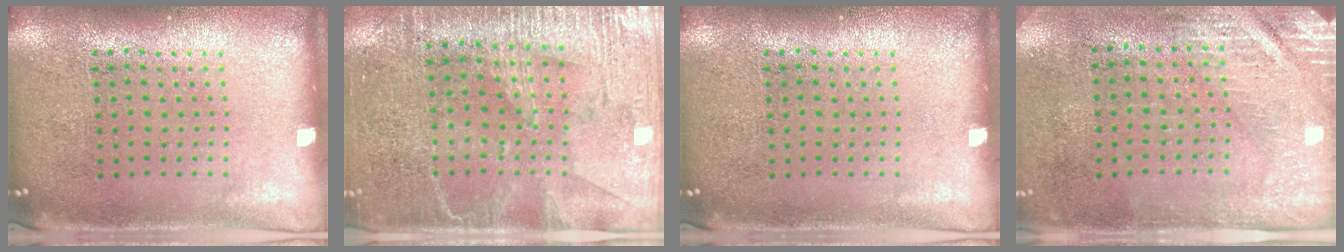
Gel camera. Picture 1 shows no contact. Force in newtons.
{"total": 3.4, "press": 3.0, "slide": 1.4}
{"total": 0.0}
{"total": 2.9, "press": 2.5, "slide": 1.5}